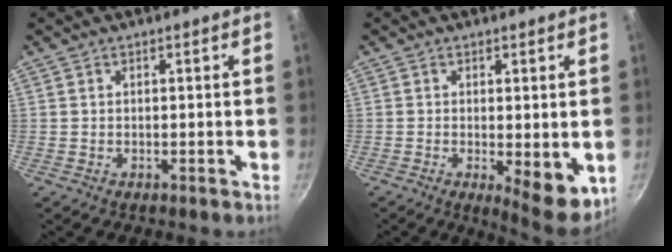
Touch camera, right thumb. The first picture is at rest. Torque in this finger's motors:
{"motor_torque": [-0.23, 0.53, -0.14, 0.13, 0.05]}